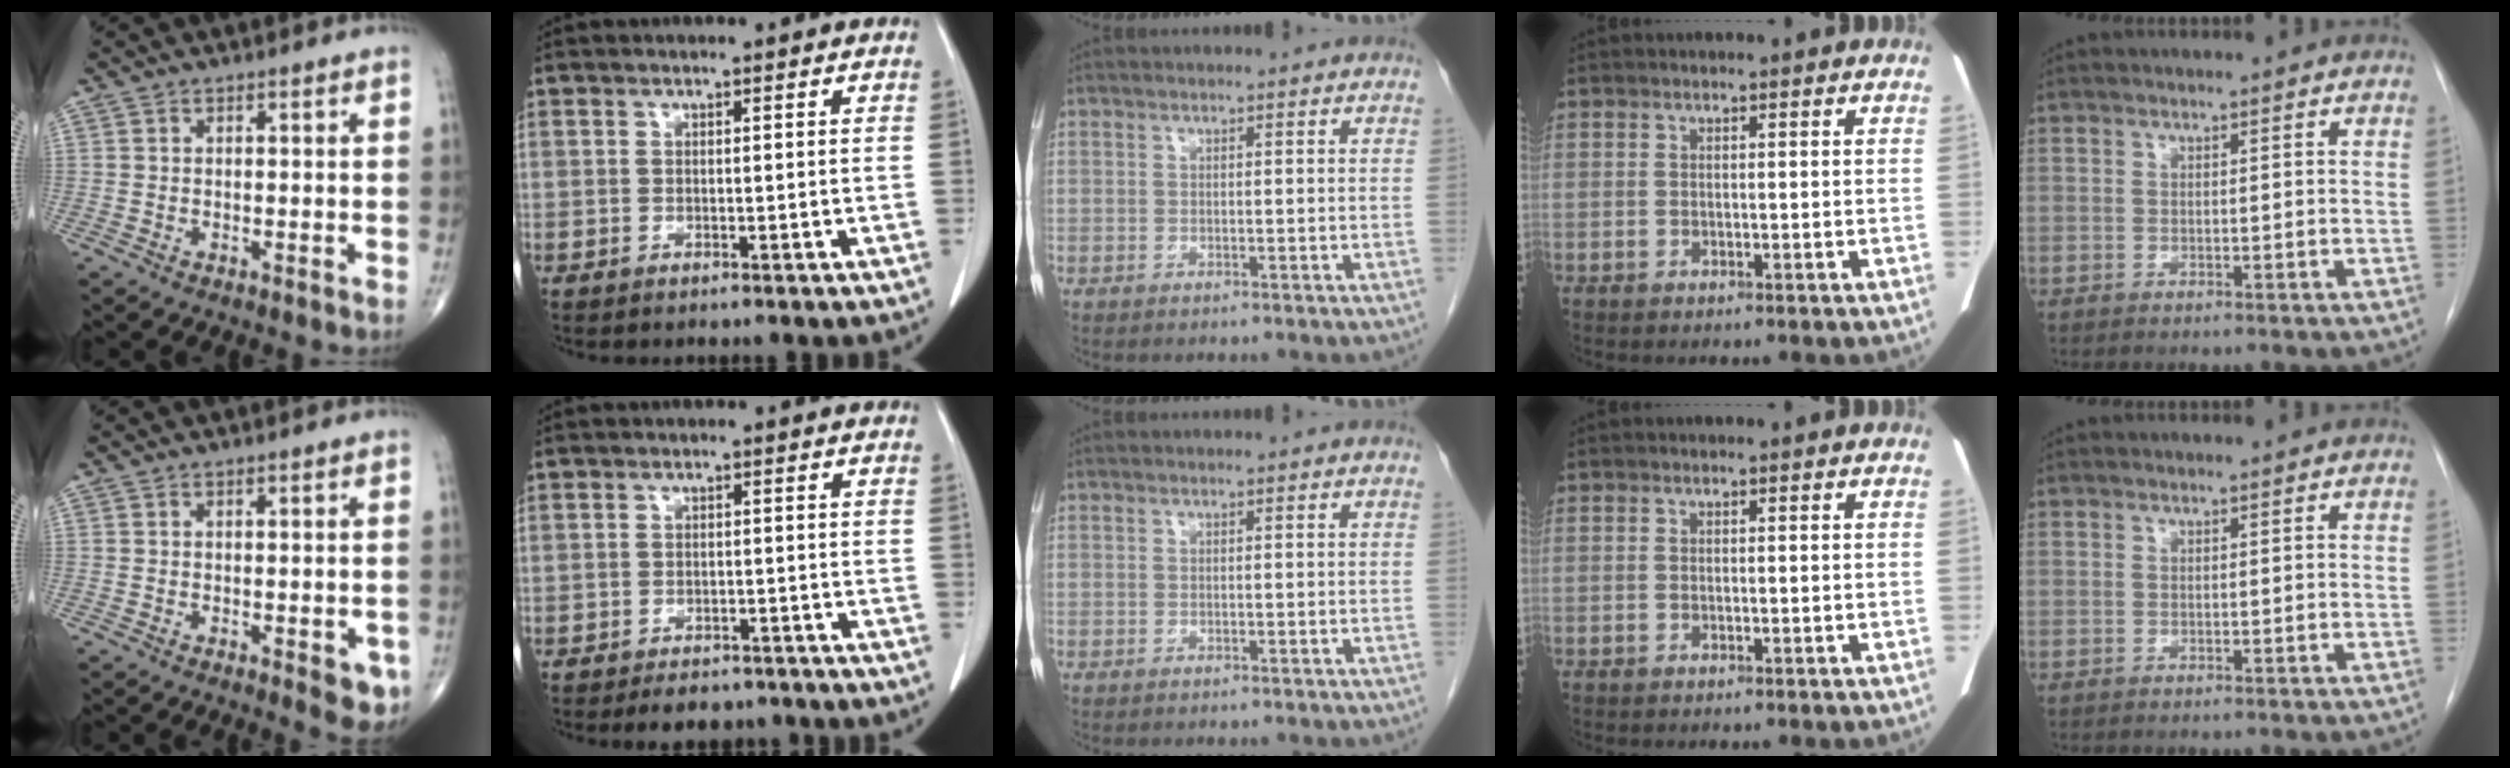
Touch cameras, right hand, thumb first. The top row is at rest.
{"thumb": {"total": 7.7, "force": [-2.6, 2.8, 6.7], "torque": [-0.062, -0.006, -0.025]}, "index": {"total": 5.1, "force": [-4.3, 2.6, 1.1], "torque": [-0.010, 0.006, -0.055]}}